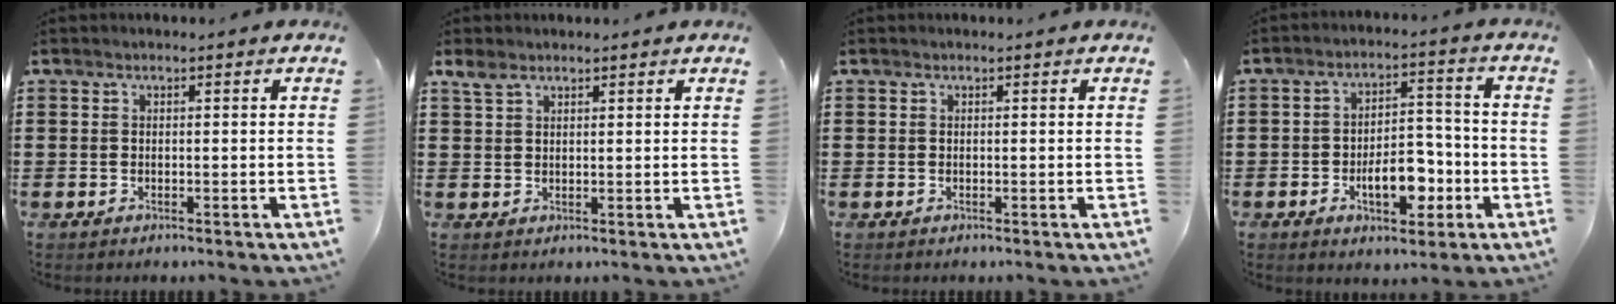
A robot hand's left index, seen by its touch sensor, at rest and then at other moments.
{"total": 2.4, "force": [1.8, 1.2, 1.1], "torque": [-0.027, 0.004, 0.035]}
{"total": 0.0}
{"total": 8.1, "force": [-2.9, 4.3, 6.3], "torque": [-0.086, 0.003, -0.055]}